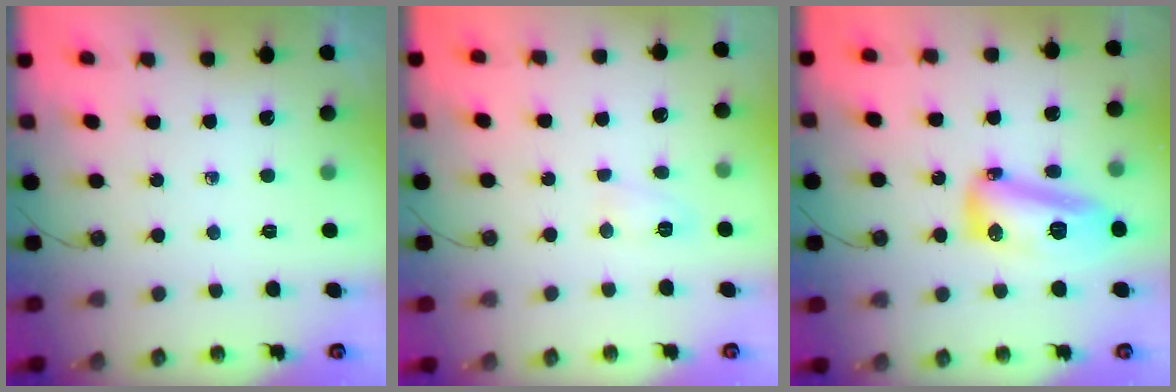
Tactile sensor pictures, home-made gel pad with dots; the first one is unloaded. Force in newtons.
{"total": 5.3, "press": 5.2, "slide": 0.7}
{"total": 13.8, "press": 13.7, "slide": 1.4}